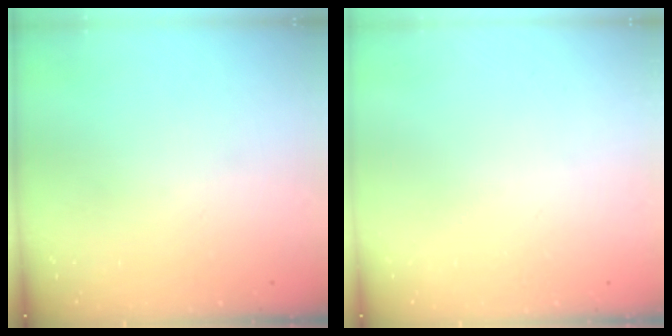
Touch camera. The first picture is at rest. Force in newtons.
{"total": 0.0}